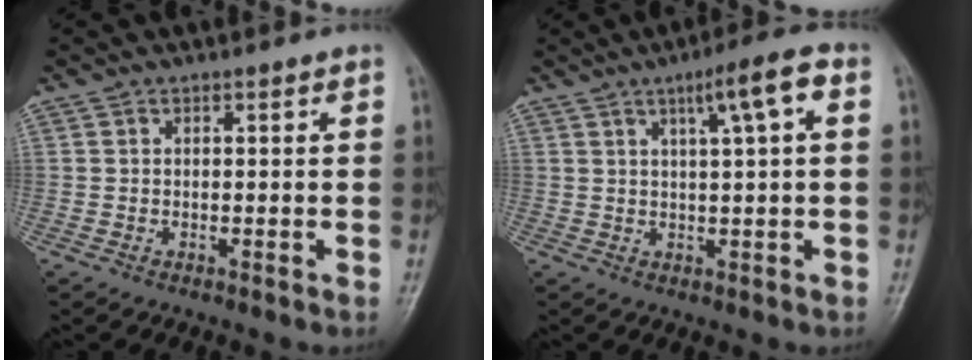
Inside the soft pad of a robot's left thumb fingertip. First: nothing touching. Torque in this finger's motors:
{"motor_torque": [-0.07, 0.02, 0.47, 0.11, 0.12]}